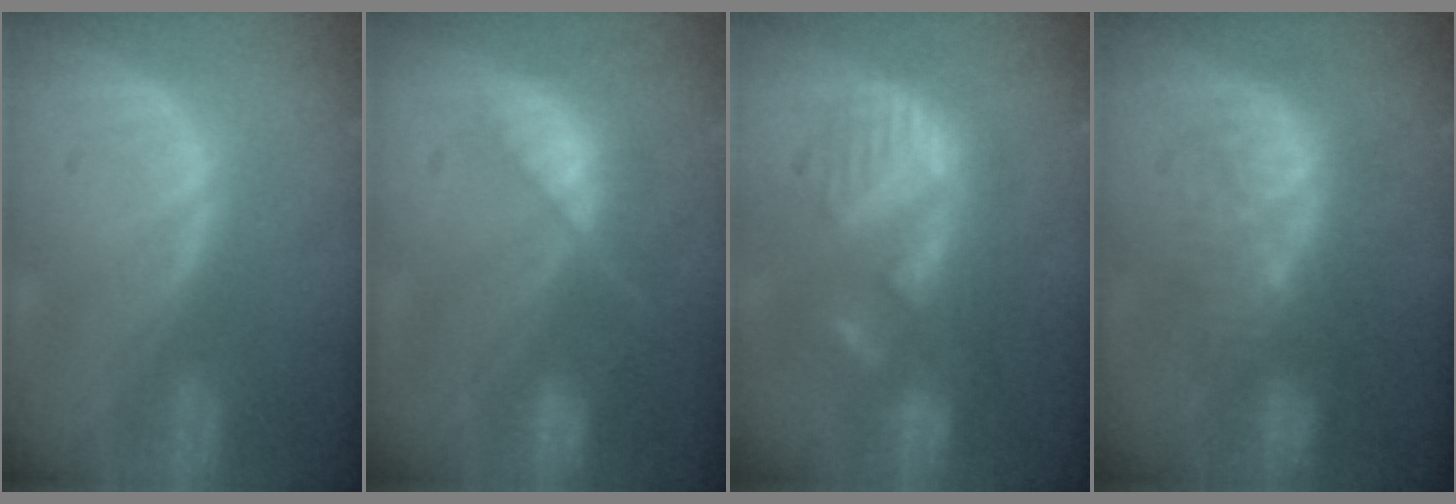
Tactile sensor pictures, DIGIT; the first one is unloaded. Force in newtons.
{"total": 7.1, "press": 6.3, "slide": 3.2}
{"total": 8.7, "press": 8.7, "slide": 0.6}
{"total": 9.1, "press": 8.6, "slide": 2.8}